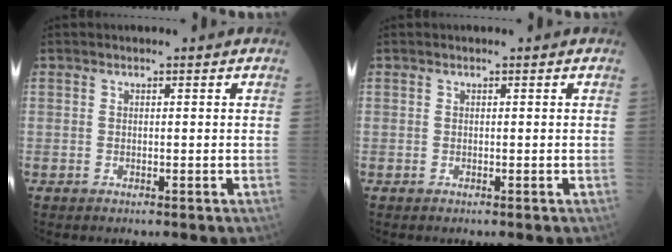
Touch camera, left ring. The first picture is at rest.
{"total": 0.0}